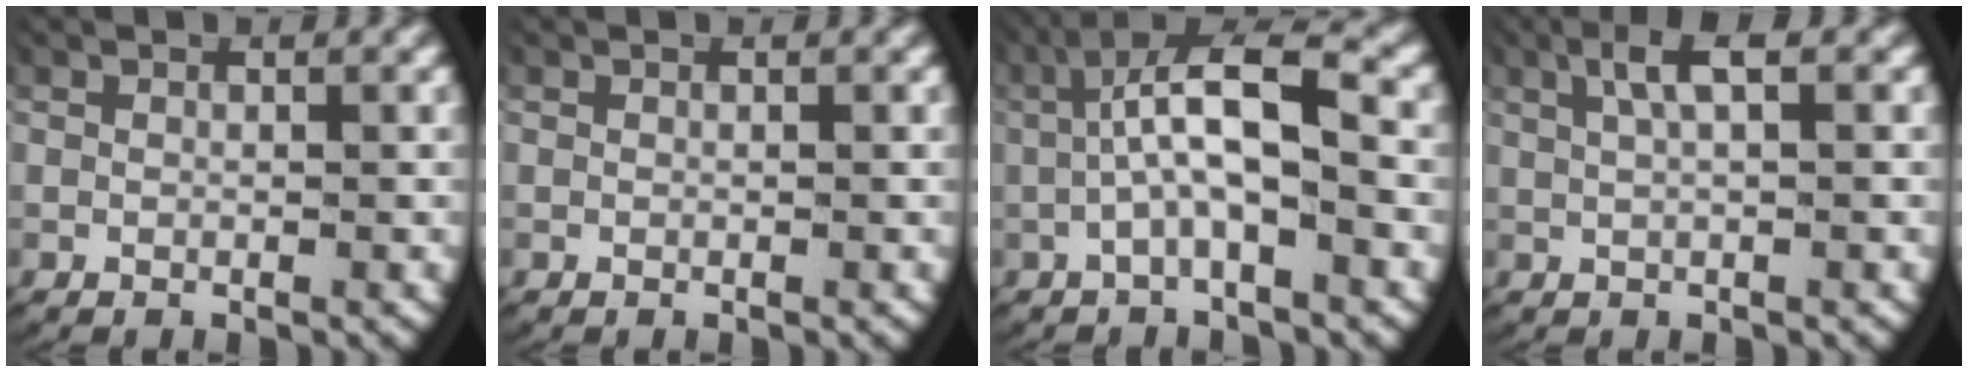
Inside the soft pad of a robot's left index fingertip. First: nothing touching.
{"total": 0.0}
{"total": 6.8, "force": [0.1, 2.8, 6.2], "torque": [-0.106, 0.007, -0.002]}
{"total": 3.7, "force": [2.0, 0.9, 2.9], "torque": [-0.051, 0.016, 0.030]}